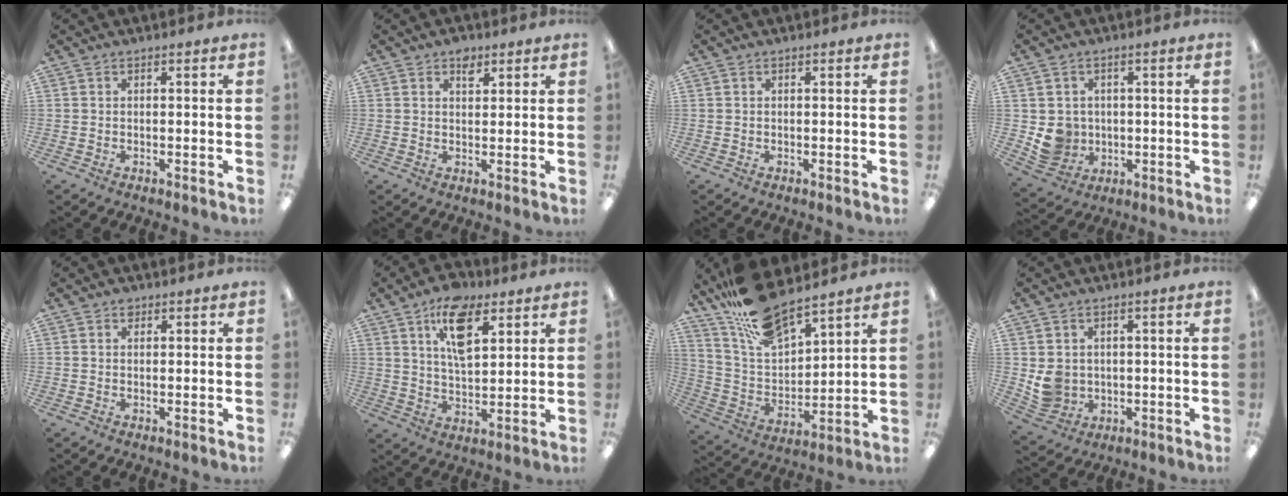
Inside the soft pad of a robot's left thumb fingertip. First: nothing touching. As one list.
[{"total": 3.3, "force": [2.2, 1.8, 1.7], "torque": [-0.012, -0.009, 0.036]}, {"total": 0.0}, {"total": 6.6, "force": [0.5, 6.4, 1.7], "torque": [-0.036, -0.002, 0.016]}, {"total": 1.3, "force": [1.0, 0.7, 0.4], "torque": [-0.002, -0.003, 0.016]}, {"total": 12.4, "force": [7.0, 6.3, 8.1], "torque": [-0.132, -0.018, 0.124]}, {"total": 15.8, "force": [13.6, 4.5, 6.8], "torque": [-0.154, -0.082, 0.245]}, {"total": 5.3, "force": [1.3, 4.9, 1.6], "torque": [-0.031, 0.000, 0.028]}]